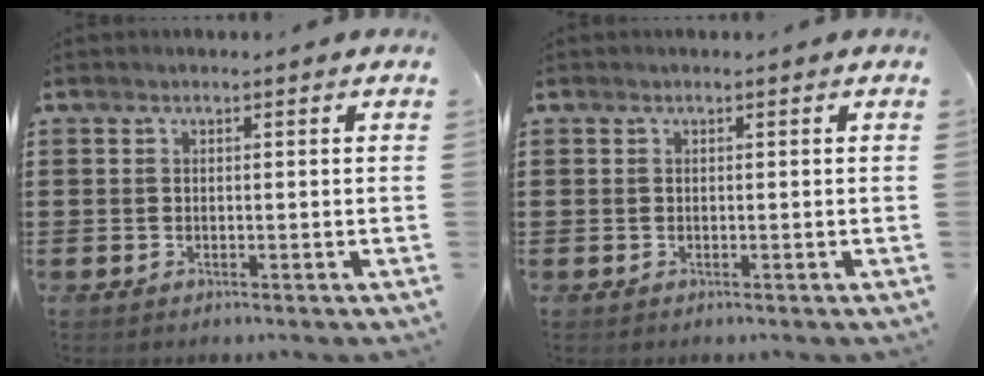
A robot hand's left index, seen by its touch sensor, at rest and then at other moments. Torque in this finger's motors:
{"motor_torque": [0.01, -0.01, -0.07, -0.07]}